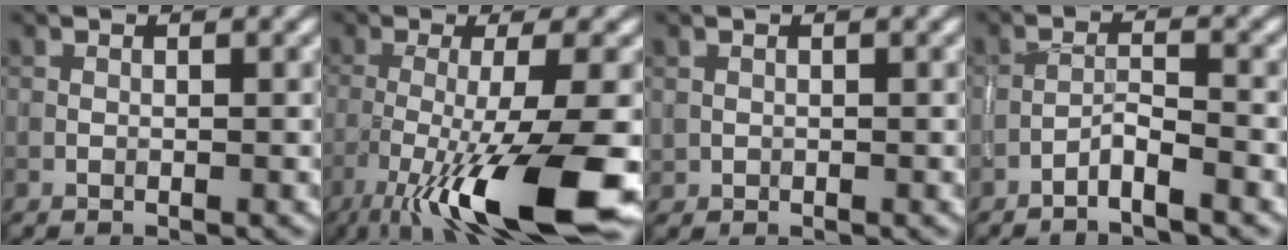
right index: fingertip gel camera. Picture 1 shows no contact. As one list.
[{"total": 12.1, "force": [-5.1, 2.2, 10.7], "torque": [-0.176, -0.015, -0.090]}, {"total": 0.5, "force": [0.2, 0.5, 0.0], "torque": [0.005, -0.003, 0.005]}, {"total": 2.1, "force": [-1.7, 0.1, 1.3], "torque": [-0.023, 0.010, -0.037]}]